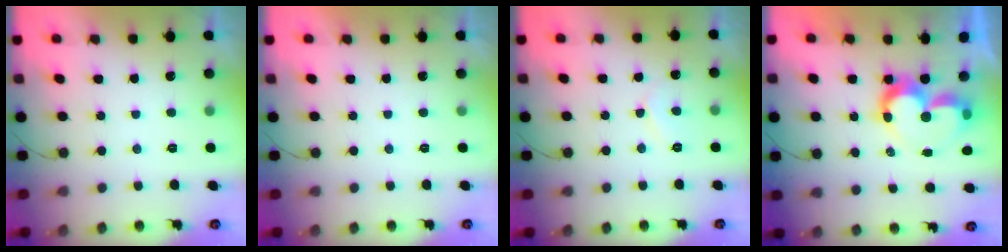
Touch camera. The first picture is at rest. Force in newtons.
{"total": 1.8, "press": 1.8, "slide": 0.0}
{"total": 4.9, "press": 4.9, "slide": 0.5}
{"total": 10.6, "press": 10.6, "slide": 0.7}